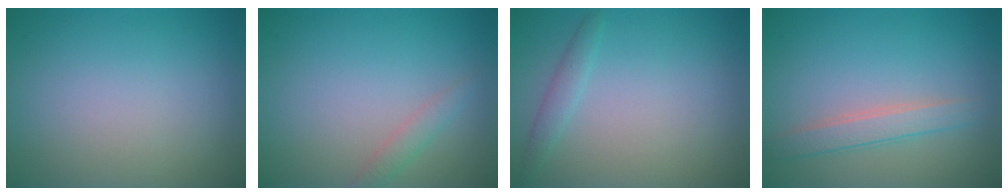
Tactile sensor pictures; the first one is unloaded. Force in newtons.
{"total": 1.3, "press": 1.3, "slide": 0.1}
{"total": 1.3, "press": 1.3, "slide": 0.1}
{"total": 2.2, "press": 2.2, "slide": 0.1}